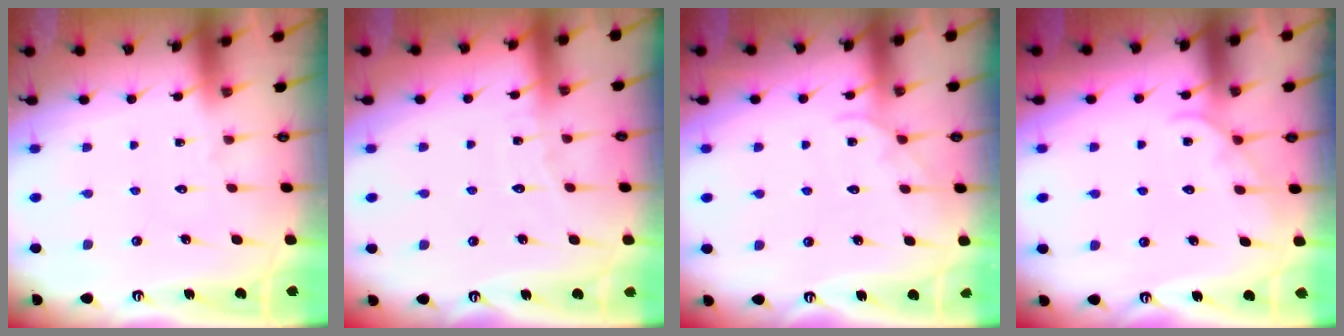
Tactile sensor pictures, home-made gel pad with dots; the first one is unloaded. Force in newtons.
{"total": 3.5, "press": 3.5, "slide": 0.4}
{"total": 3.6, "press": 3.6, "slide": 0.4}
{"total": 6.2, "press": 6.2, "slide": 0.4}